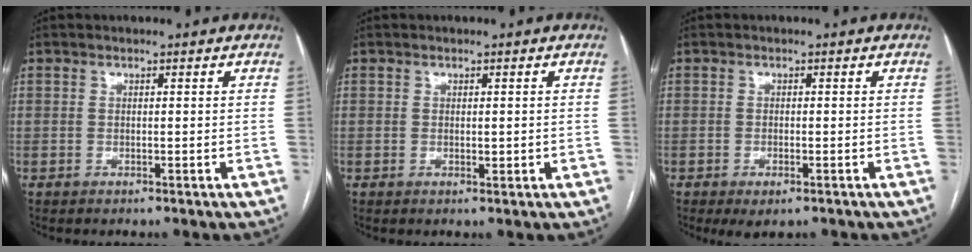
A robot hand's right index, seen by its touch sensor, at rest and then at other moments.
{"total": 1.0, "force": [-0.1, 0.4, 0.9], "torque": [-0.013, -0.002, 0.001]}
{"total": 3.0, "force": [-1.8, 1.1, 2.2], "torque": [-0.034, -0.003, -0.019]}